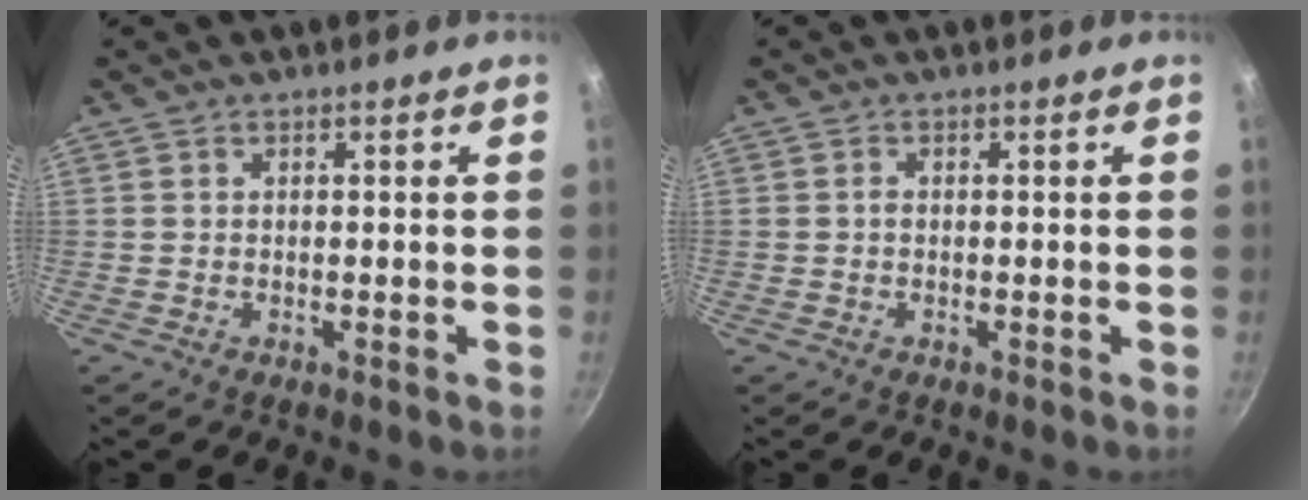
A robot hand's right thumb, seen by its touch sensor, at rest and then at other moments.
{"total": 0.6, "force": [-0.1, 0.5, 0.3], "torque": [-0.004, 0.004, -0.004]}